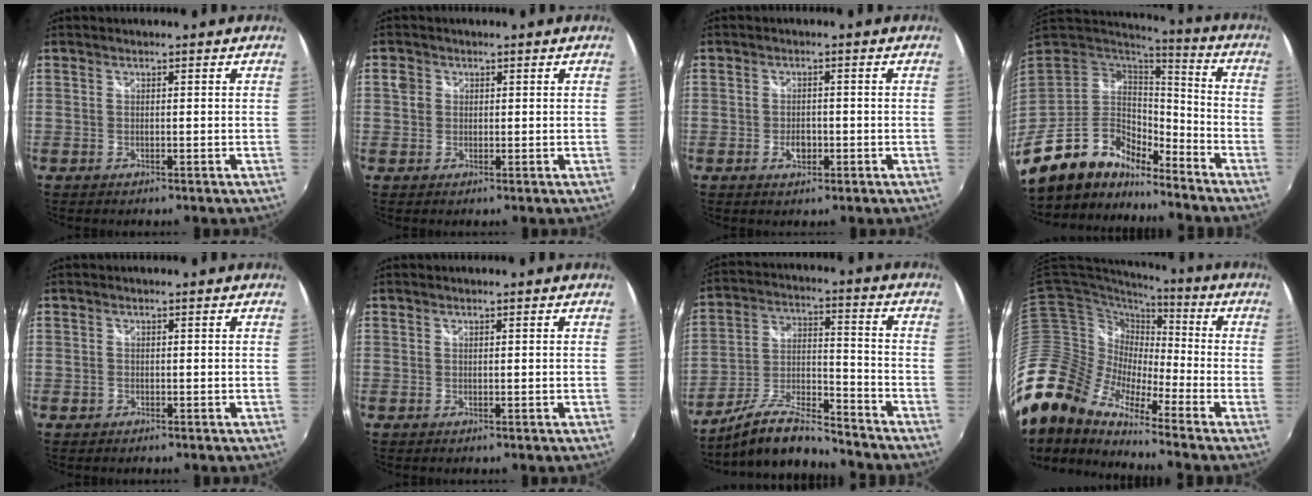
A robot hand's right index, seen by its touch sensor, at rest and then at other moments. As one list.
[{"total": 2.2, "force": [0.3, 2.1, 0.6], "torque": [-0.011, 0.006, 0.000]}, {"total": 2.8, "force": [-1.0, 1.9, 1.8], "torque": [-0.032, -0.002, -0.016]}, {"total": 16.2, "force": [-13.3, 6.8, 6.4], "torque": [-0.145, -0.005, -0.237]}, {"total": 0.9, "force": [-0.5, 0.7, 0.2], "torque": [-0.006, -0.001, -0.009]}, {"total": 0.0}, {"total": 13.0, "force": [-11.6, 2.2, 5.4], "torque": [-0.120, -0.001, -0.214]}, {"total": 18.3, "force": [-12.7, 7.7, 10.8], "torque": [-0.197, -0.019, -0.263]}]